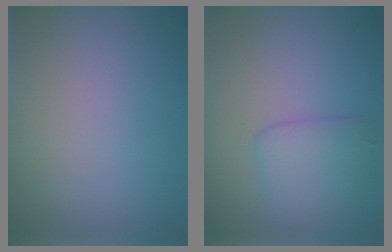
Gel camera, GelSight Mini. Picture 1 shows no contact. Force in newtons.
{"total": 3.0, "press": 3.0, "slide": 0.2}